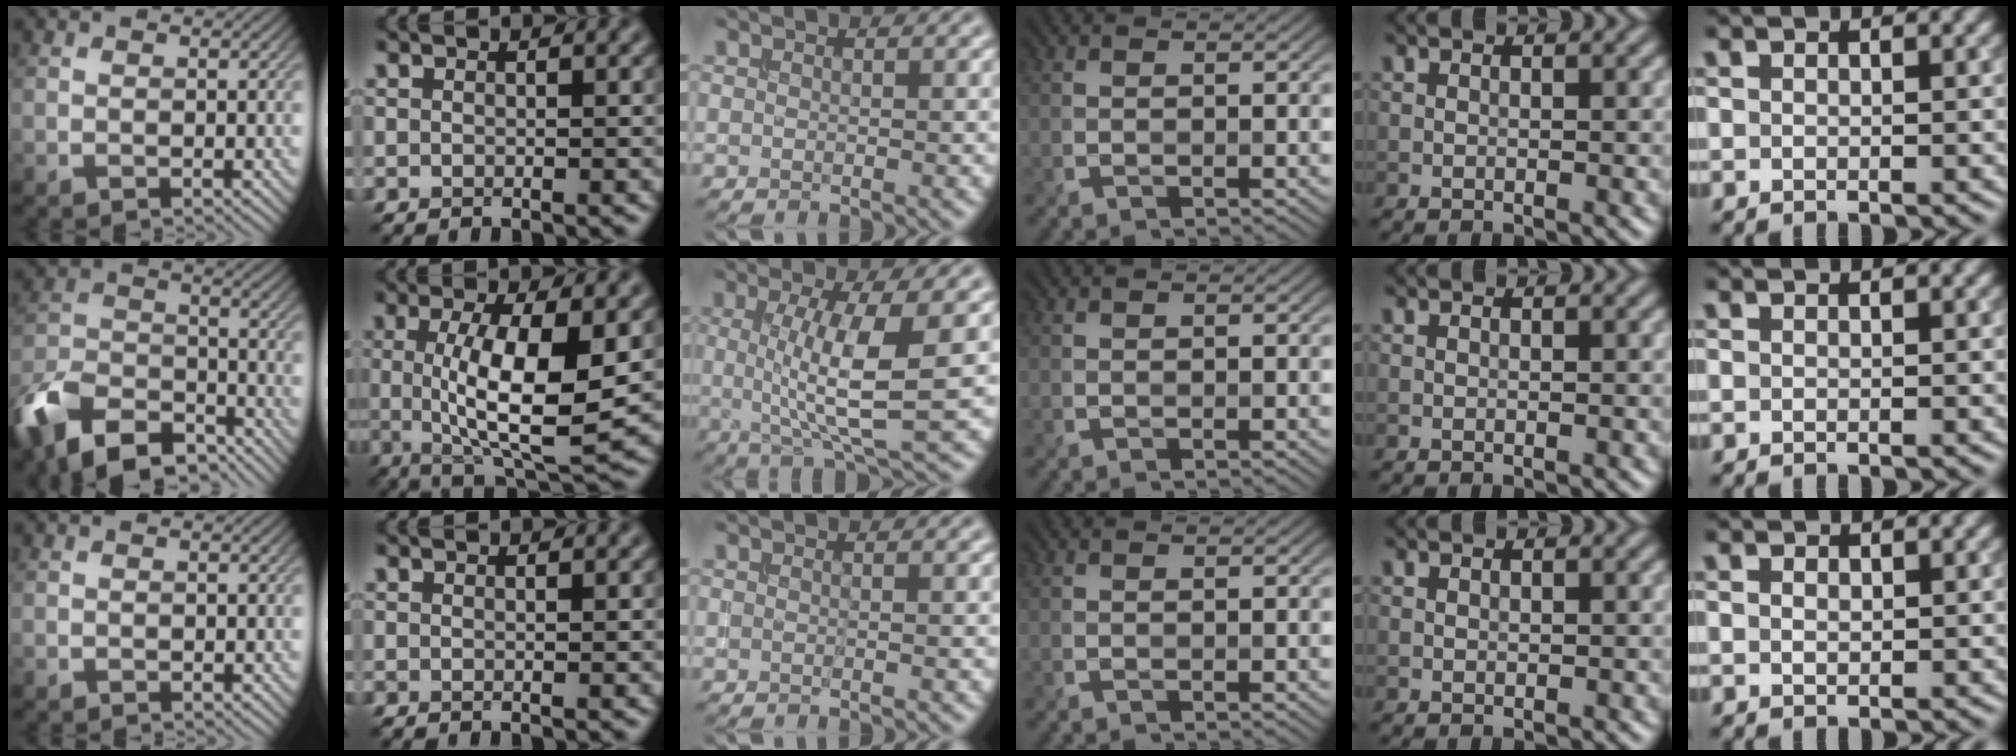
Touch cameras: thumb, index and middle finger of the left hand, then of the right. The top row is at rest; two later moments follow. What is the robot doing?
{"motion": "insert", "object": "drawer"}